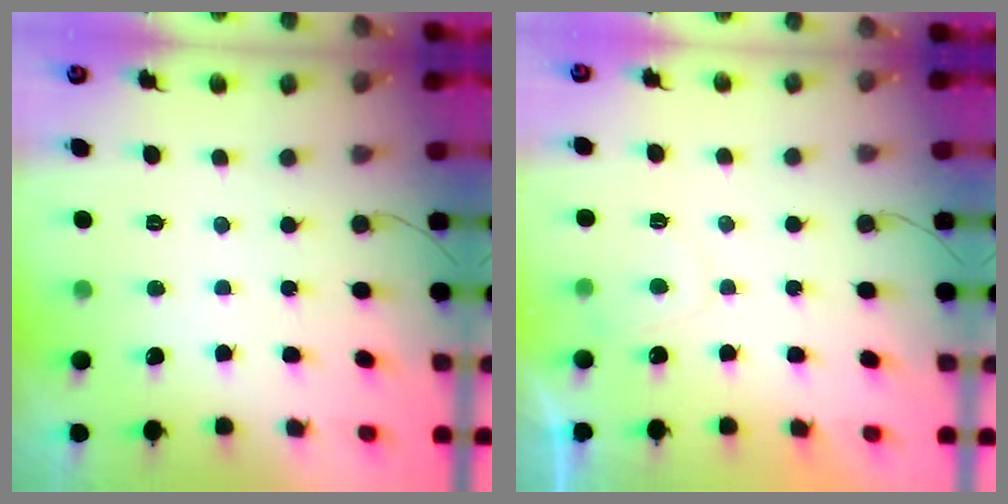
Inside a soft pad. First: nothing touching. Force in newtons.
{"total": 2.4, "press": 2.3, "slide": 0.7}